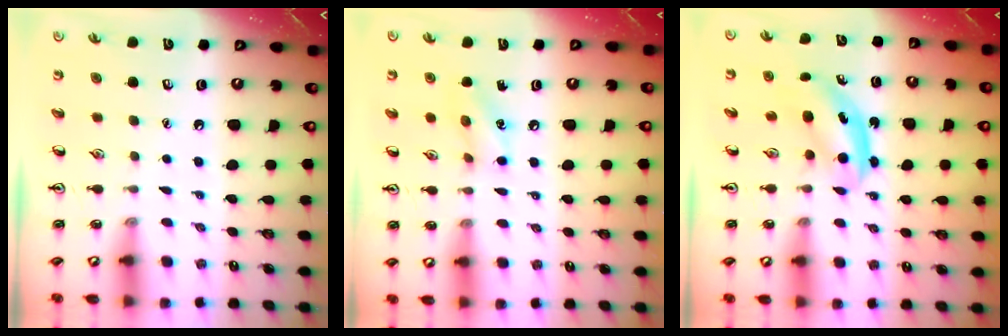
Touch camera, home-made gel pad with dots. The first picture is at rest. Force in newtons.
{"total": 8.4, "press": 8.3, "slide": 1.2}
{"total": 4.9, "press": 4.9, "slide": 0.7}